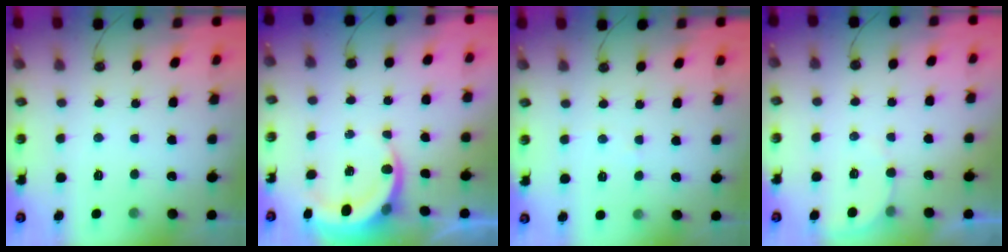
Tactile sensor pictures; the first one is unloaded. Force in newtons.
{"total": 5.3, "press": 5.3, "slide": 0.6}
{"total": 4.0, "press": 3.9, "slide": 0.4}
{"total": 2.8, "press": 2.8, "slide": 0.3}